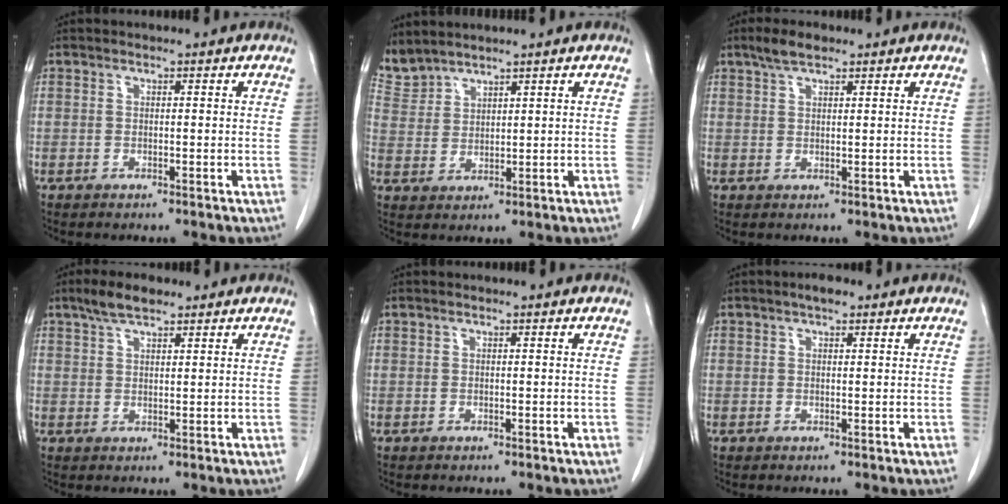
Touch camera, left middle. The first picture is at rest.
{"total": 4.2, "force": [4.2, 0.3, -0.2], "torque": [-0.011, 0.011, 0.098]}
{"total": 3.2, "force": [2.4, 1.1, 1.9], "torque": [-0.042, 0.011, 0.045]}
{"total": 4.4, "force": [3.3, 1.5, 2.6], "torque": [-0.056, 0.012, 0.061]}
{"total": 0.0}
{"total": 2.1, "force": [1.3, 0.7, 1.4], "torque": [-0.023, 0.010, 0.018]}